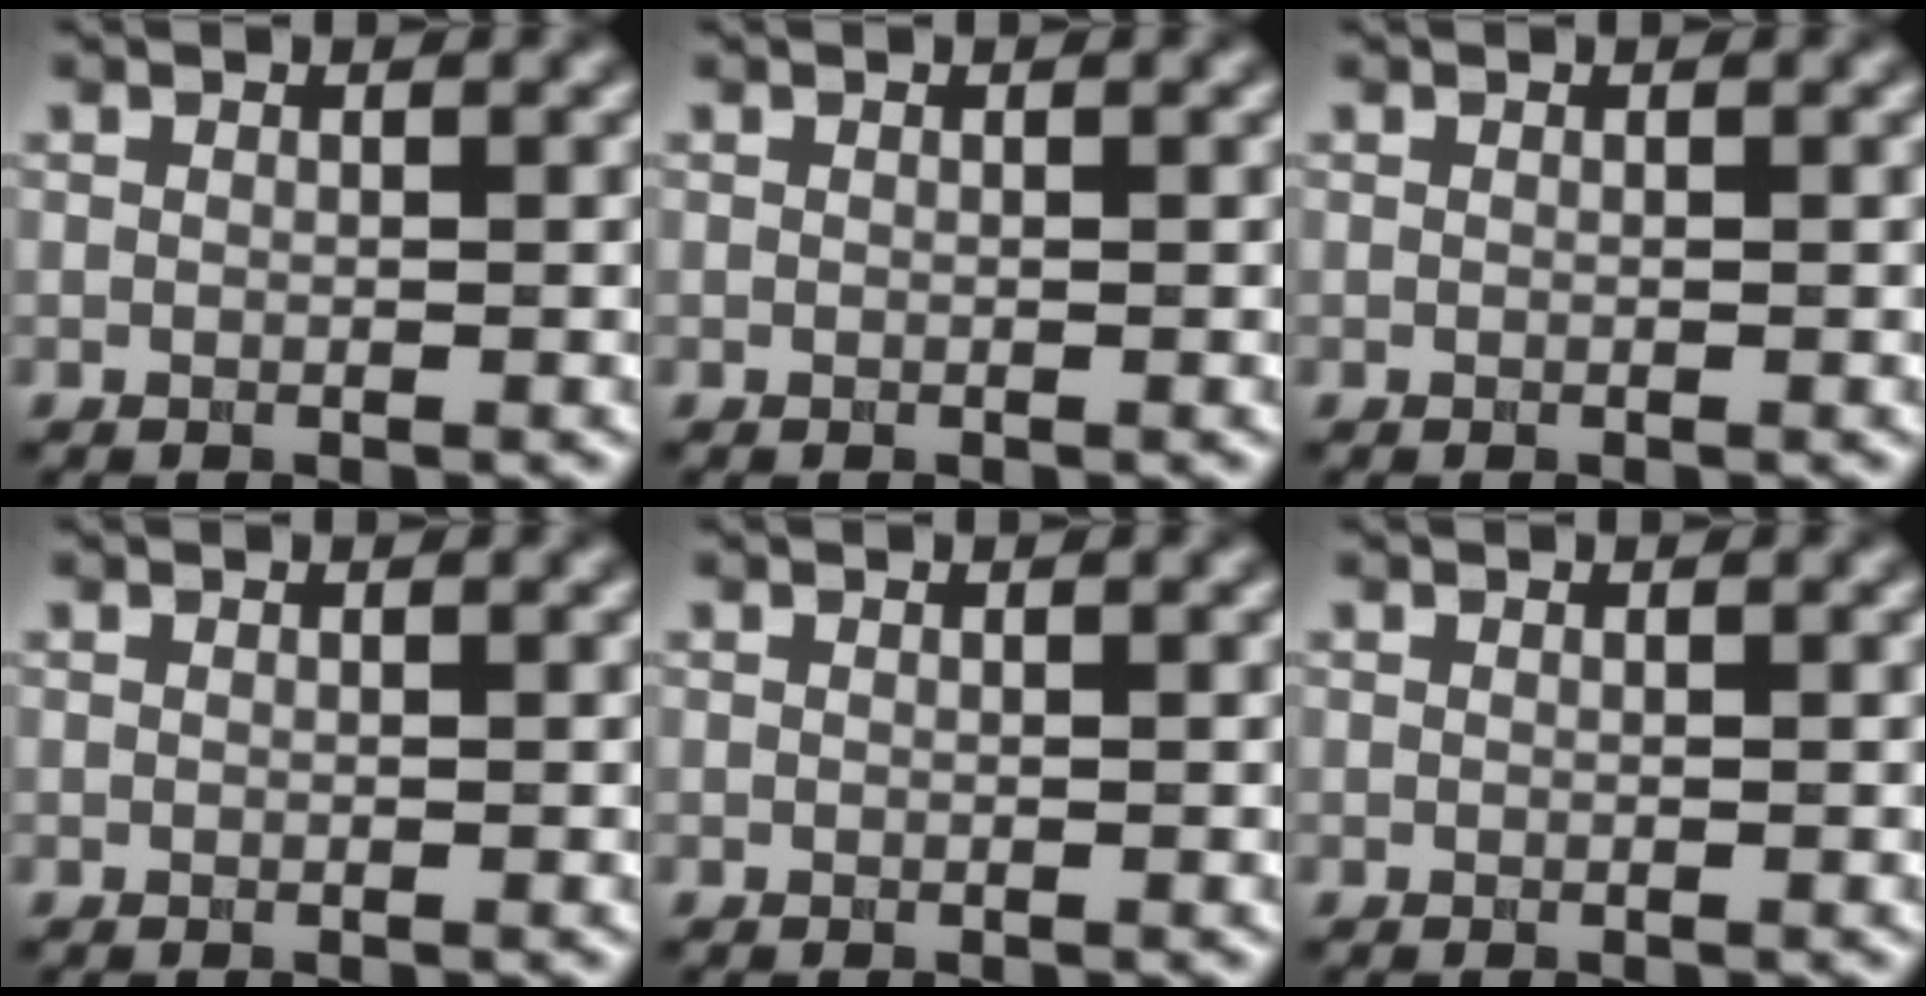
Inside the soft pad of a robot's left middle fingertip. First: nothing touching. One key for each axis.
{"total": 0.0}
{"total": 0.0}
{"total": 0.0}
{"total": 0.0}
{"total": 0.0}